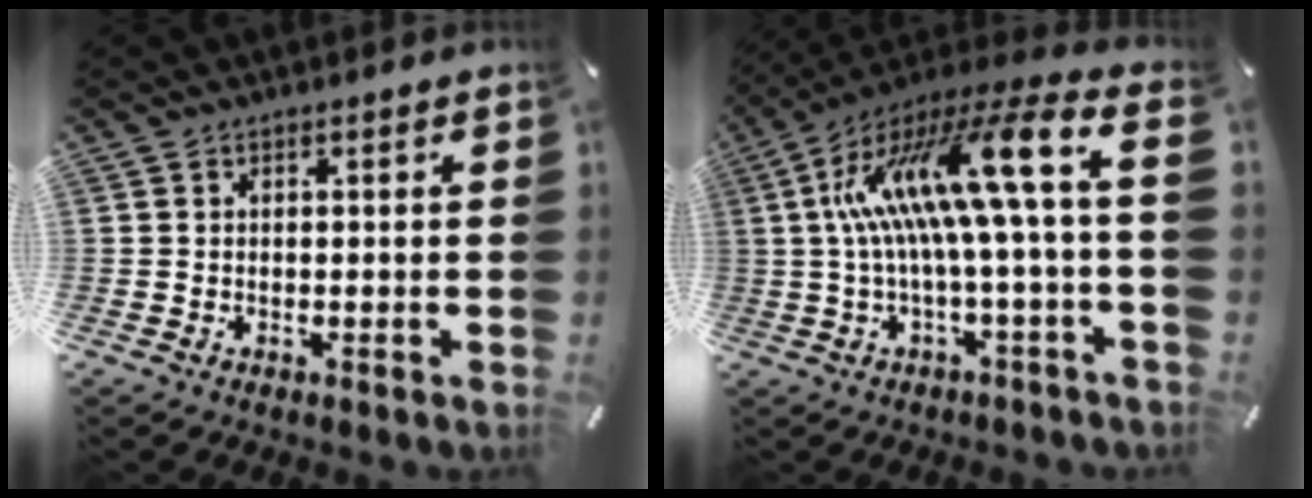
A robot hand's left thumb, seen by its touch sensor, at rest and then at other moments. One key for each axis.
{"total": 18.9, "fx": 2.6, "fy": 1.4, "fz": 18.6, "tx": -0.377, "ty": -0.018, "tz": 0.024}